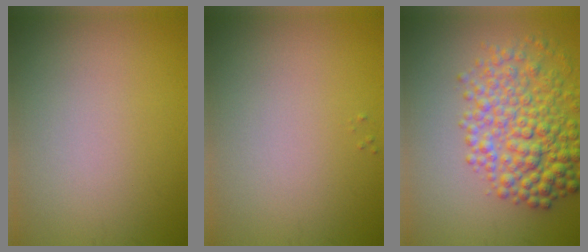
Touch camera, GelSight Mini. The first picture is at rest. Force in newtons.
{"total": 0.0}
{"total": 7.1, "press": 7.1, "slide": 0.3}